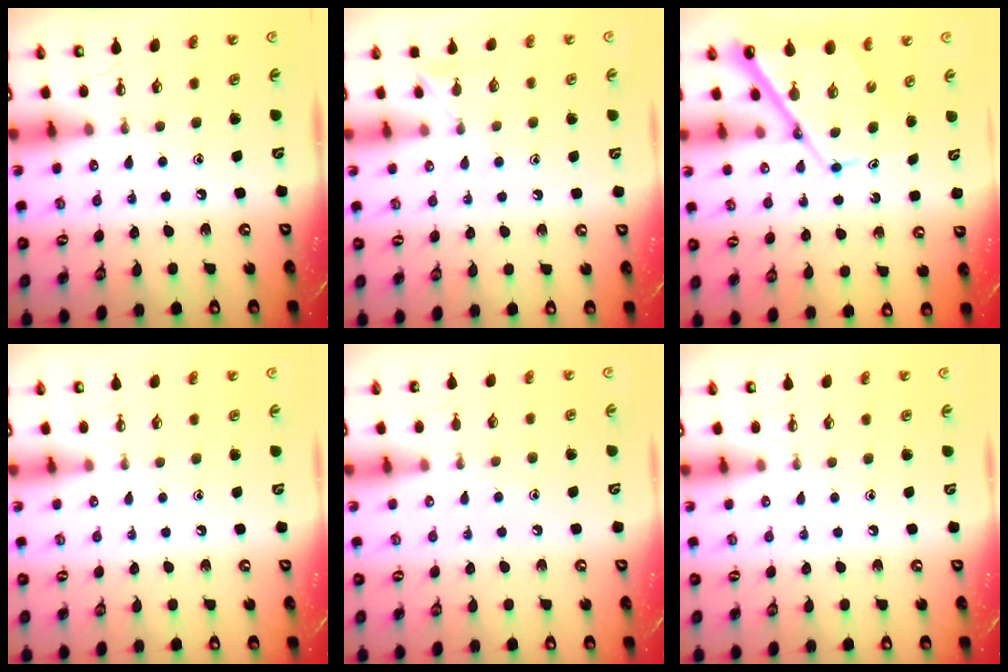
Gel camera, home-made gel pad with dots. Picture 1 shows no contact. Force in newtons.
{"total": 6.1, "press": 6.1, "slide": 0.5}
{"total": 11.1, "press": 11.1, "slide": 1.2}
{"total": 0.0}
{"total": 3.4, "press": 3.3, "slide": 0.4}
{"total": 0.0}